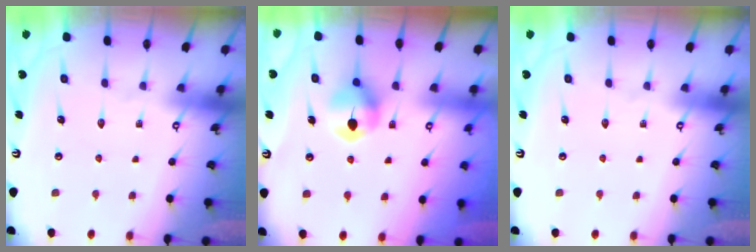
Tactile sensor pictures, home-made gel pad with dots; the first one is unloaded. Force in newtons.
{"total": 8.4, "press": 8.3, "slide": 0.4}
{"total": 0.0}